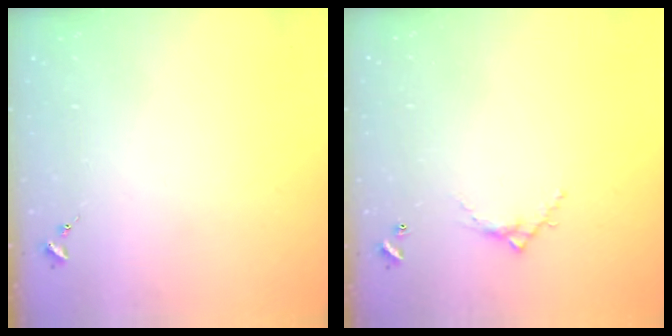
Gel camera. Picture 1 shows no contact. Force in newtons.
{"total": 5.2, "press": 5.2, "slide": 0.2}